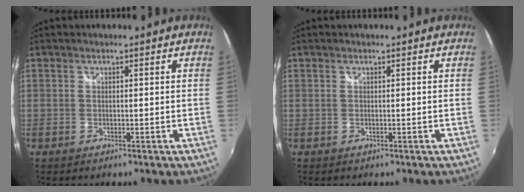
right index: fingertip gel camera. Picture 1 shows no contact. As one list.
[{"total": 0.0}]